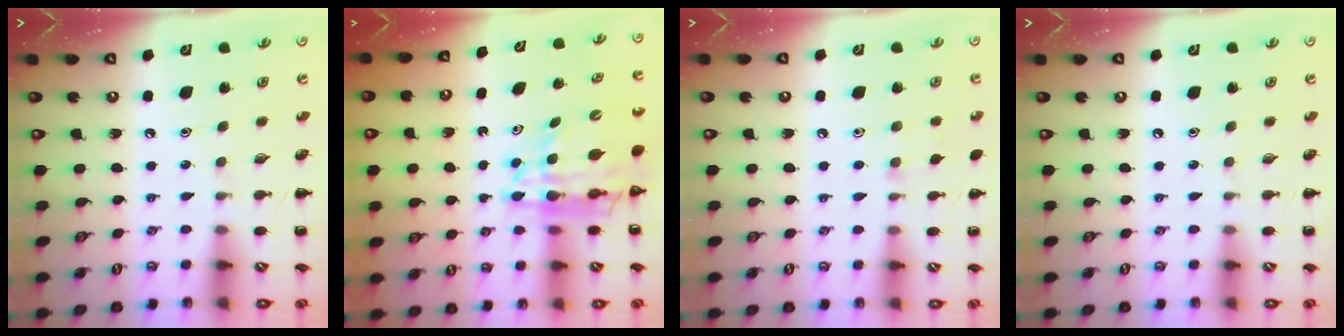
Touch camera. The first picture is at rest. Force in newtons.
{"total": 13.2, "press": 12.7, "slide": 3.8}
{"total": 4.9, "press": 4.6, "slide": 1.5}
{"total": 0.0}